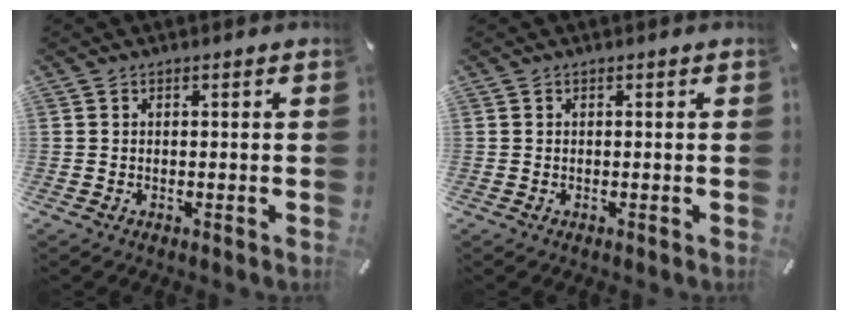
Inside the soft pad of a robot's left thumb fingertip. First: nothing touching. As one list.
[{"total": 0.0}]